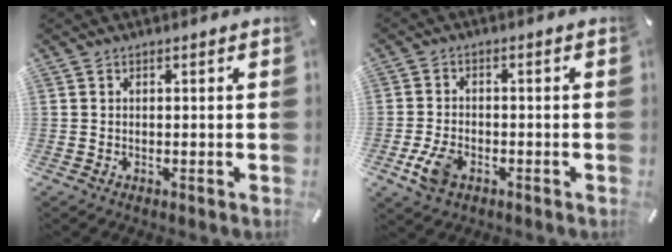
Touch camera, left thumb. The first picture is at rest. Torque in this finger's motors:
{"motor_torque": [0.18, 0.20, 0.19, 0.04, 0.07]}